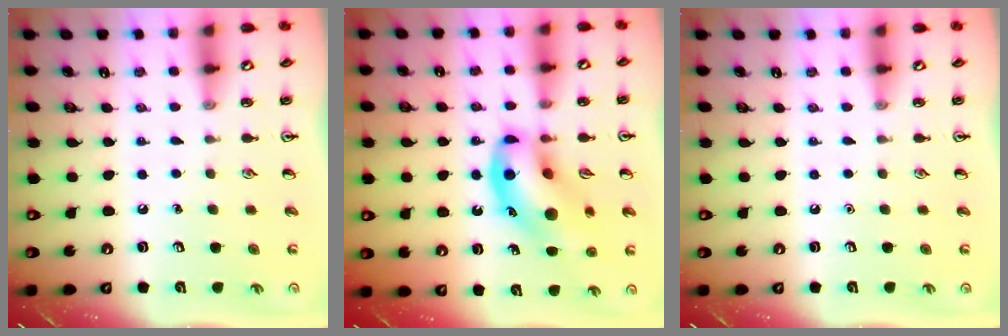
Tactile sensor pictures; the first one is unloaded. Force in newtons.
{"total": 15.5, "press": 15.2, "slide": 2.9}
{"total": 0.0}